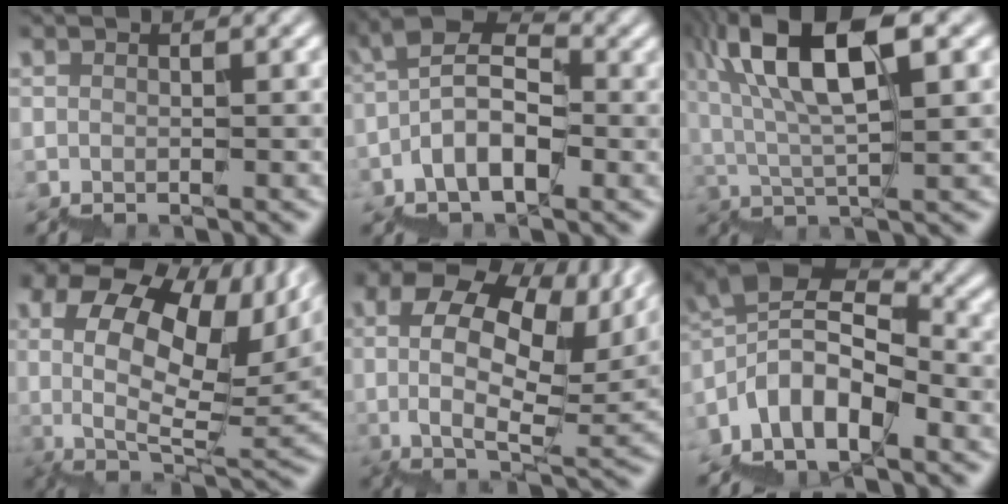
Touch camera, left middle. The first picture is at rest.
{"total": 5.0, "force": [-0.6, 2.8, 4.1], "torque": [-0.076, 0.030, -0.017]}
{"total": 8.9, "force": [4.8, 2.2, 7.2], "torque": [-0.123, 0.026, 0.087]}
{"total": 15.7, "force": [6.1, 7.8, 12.2], "torque": [-0.196, 0.020, 0.116]}
{"total": 13.4, "force": [5.1, 7.1, 10.1], "torque": [-0.193, 0.014, 0.104]}
{"total": 6.3, "force": [-2.2, 3.6, 4.8], "torque": [-0.078, 0.023, -0.052]}